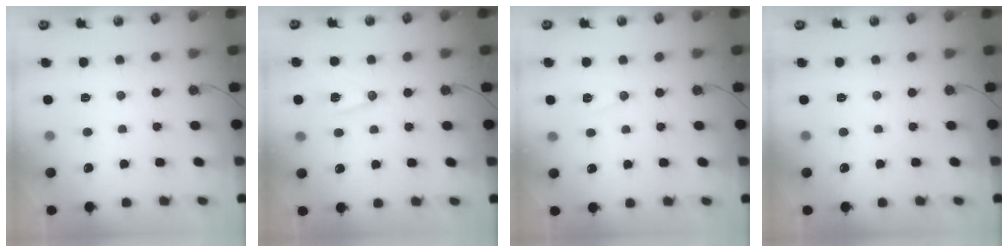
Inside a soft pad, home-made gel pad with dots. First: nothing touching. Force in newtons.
{"total": 9.1, "press": 9.1, "slide": 0.8}
{"total": 7.2, "press": 5.6, "slide": 4.5}
{"total": 0.0}